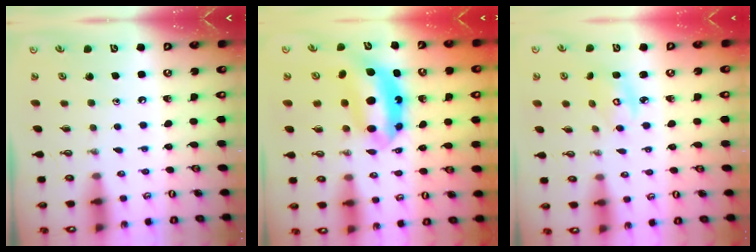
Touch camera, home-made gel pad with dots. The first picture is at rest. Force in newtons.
{"total": 8.3, "press": 8.2, "slide": 1.1}
{"total": 4.5, "press": 4.4, "slide": 0.2}